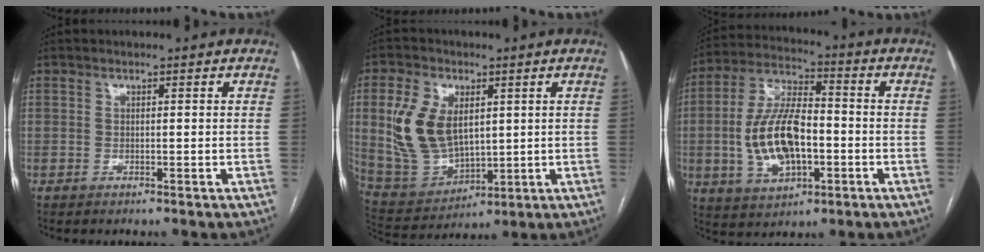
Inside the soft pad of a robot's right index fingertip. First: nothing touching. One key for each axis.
{"total": 13.0, "fx": 2.8, "fy": 8.1, "fz": 9.8, "tx": -0.216, "ty": 0.009, "tz": 0.071}
{"total": 13.8, "fx": -2.3, "fy": 6.4, "fz": 12.0, "tx": -0.250, "ty": 0.012, "tz": -0.036}